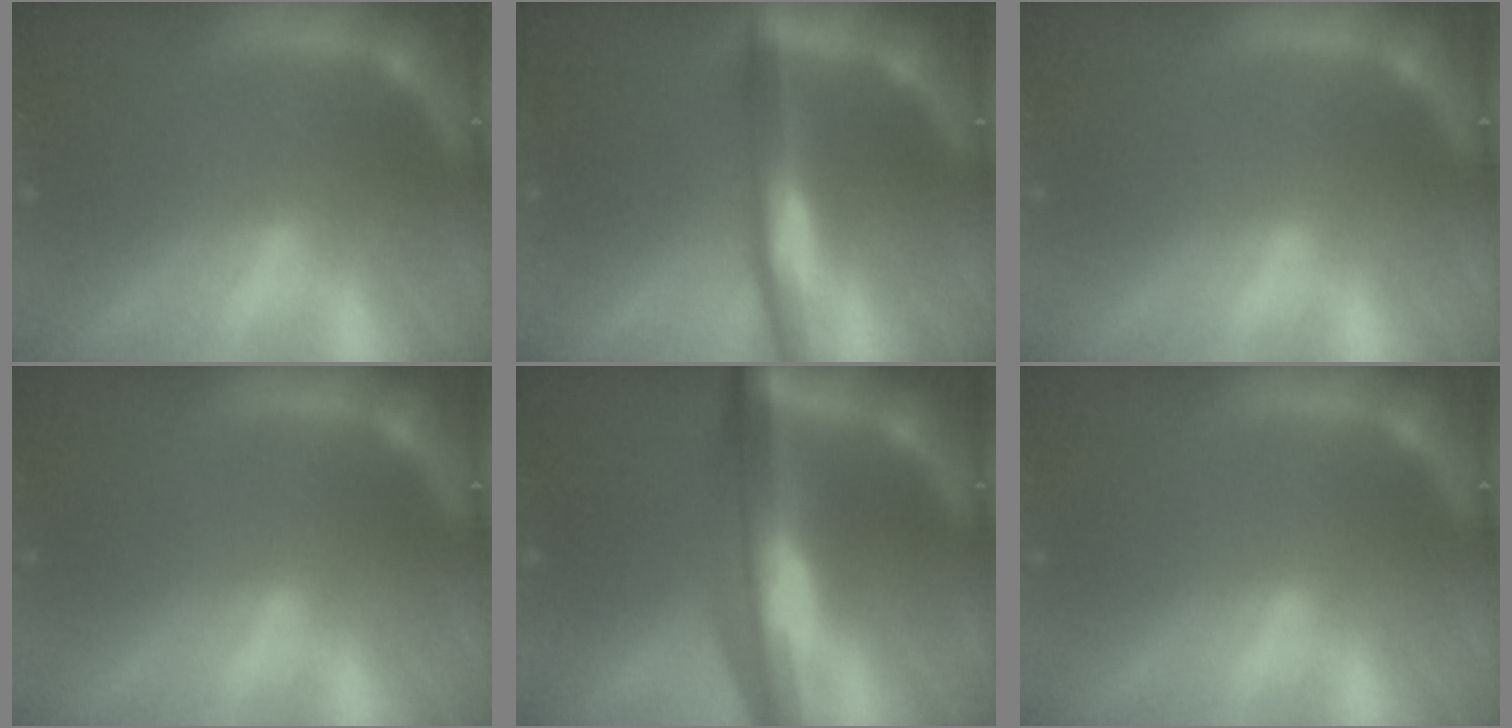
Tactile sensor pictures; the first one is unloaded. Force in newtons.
{"total": 5.0}
{"total": 0.0}
{"total": 0.0}
{"total": 9.6}
{"total": 0.0}